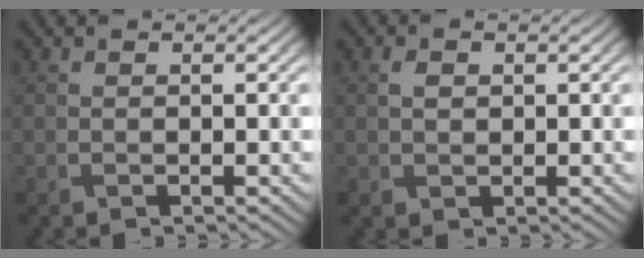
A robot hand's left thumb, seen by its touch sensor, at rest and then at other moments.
{"total": 1.8, "force": [0.4, 1.3, 1.2], "torque": [-0.028, 0.000, 0.010]}